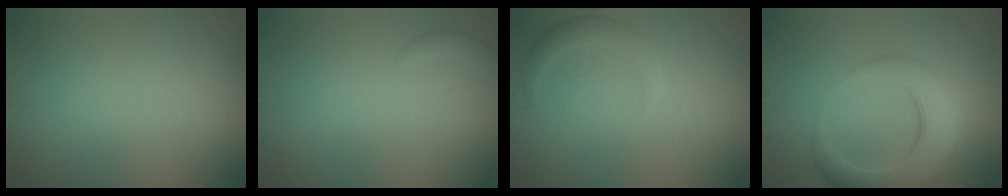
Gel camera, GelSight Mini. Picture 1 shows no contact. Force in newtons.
{"total": 1.1, "press": 1.1, "slide": 0.1}
{"total": 2.1, "press": 2.1, "slide": 0.2}
{"total": 6.7, "press": 6.7, "slide": 0.3}